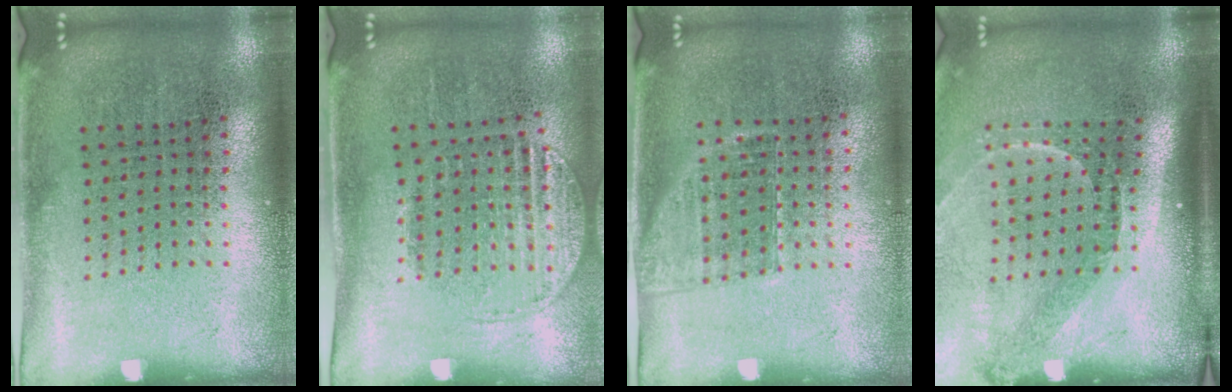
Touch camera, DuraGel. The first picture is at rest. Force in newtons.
{"total": 1.3, "press": 1.1, "slide": 0.7}
{"total": 1.2, "press": 1.0, "slide": 0.7}
{"total": 2.0, "press": 1.4, "slide": 1.5}